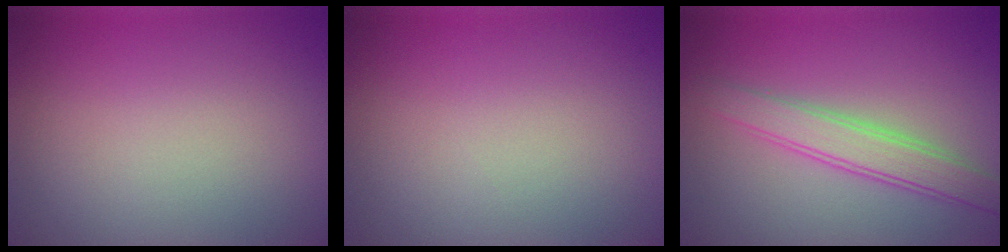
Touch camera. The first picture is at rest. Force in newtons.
{"total": 0.0}
{"total": 3.4, "press": 3.4, "slide": 0.1}